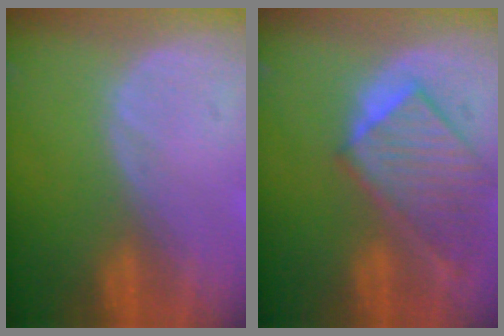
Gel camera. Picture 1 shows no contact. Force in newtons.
{"total": 9.1, "press": 8.0, "slide": 4.4}